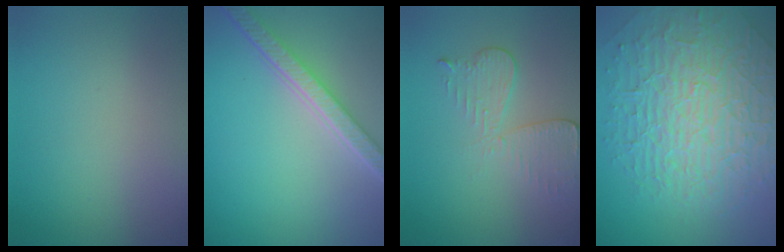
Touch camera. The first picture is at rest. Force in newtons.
{"total": 5.3, "press": 3.9, "slide": 3.6}
{"total": 2.9, "press": 2.7, "slide": 1.2}
{"total": 10.1, "press": 6.6, "slide": 7.6}